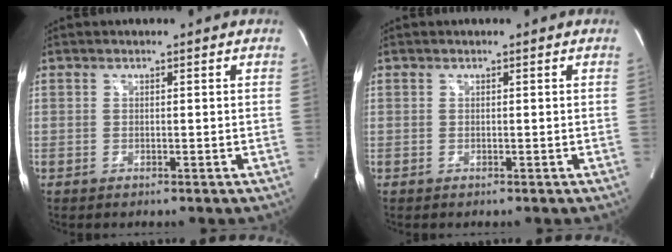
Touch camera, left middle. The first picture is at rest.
{"total": 0.0}